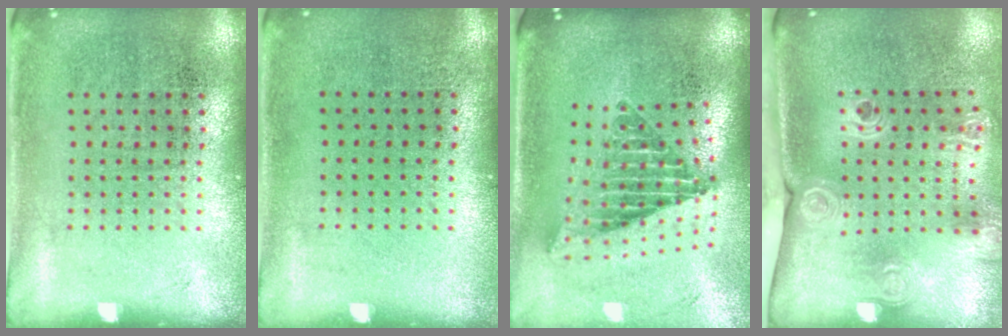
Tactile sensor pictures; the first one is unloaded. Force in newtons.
{"total": 0.0}
{"total": 2.3, "press": 1.5, "slide": 1.7}
{"total": 2.3, "press": 1.6, "slide": 1.5}